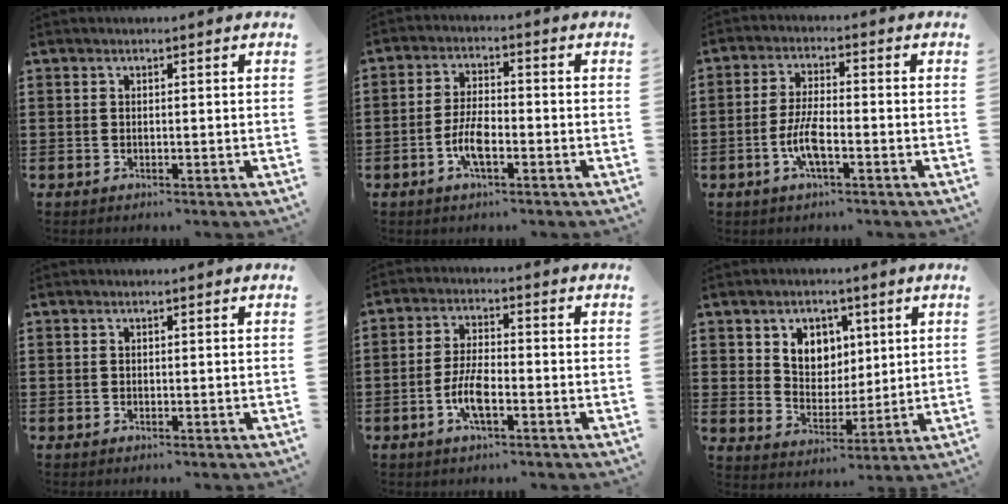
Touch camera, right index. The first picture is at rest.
{"total": 5.6, "force": [-2.0, 2.0, 4.8], "torque": [-0.116, -0.003, -0.047]}
{"total": 5.8, "force": [-2.0, 1.6, 5.2], "torque": [-0.123, -0.008, -0.044]}
{"total": 0.0}
{"total": 5.9, "force": [-2.1, 1.8, 5.1], "torque": [-0.114, -0.003, -0.045]}
{"total": 5.6, "force": [2.7, 4.7, 1.3], "torque": [-0.045, 0.004, 0.047]}